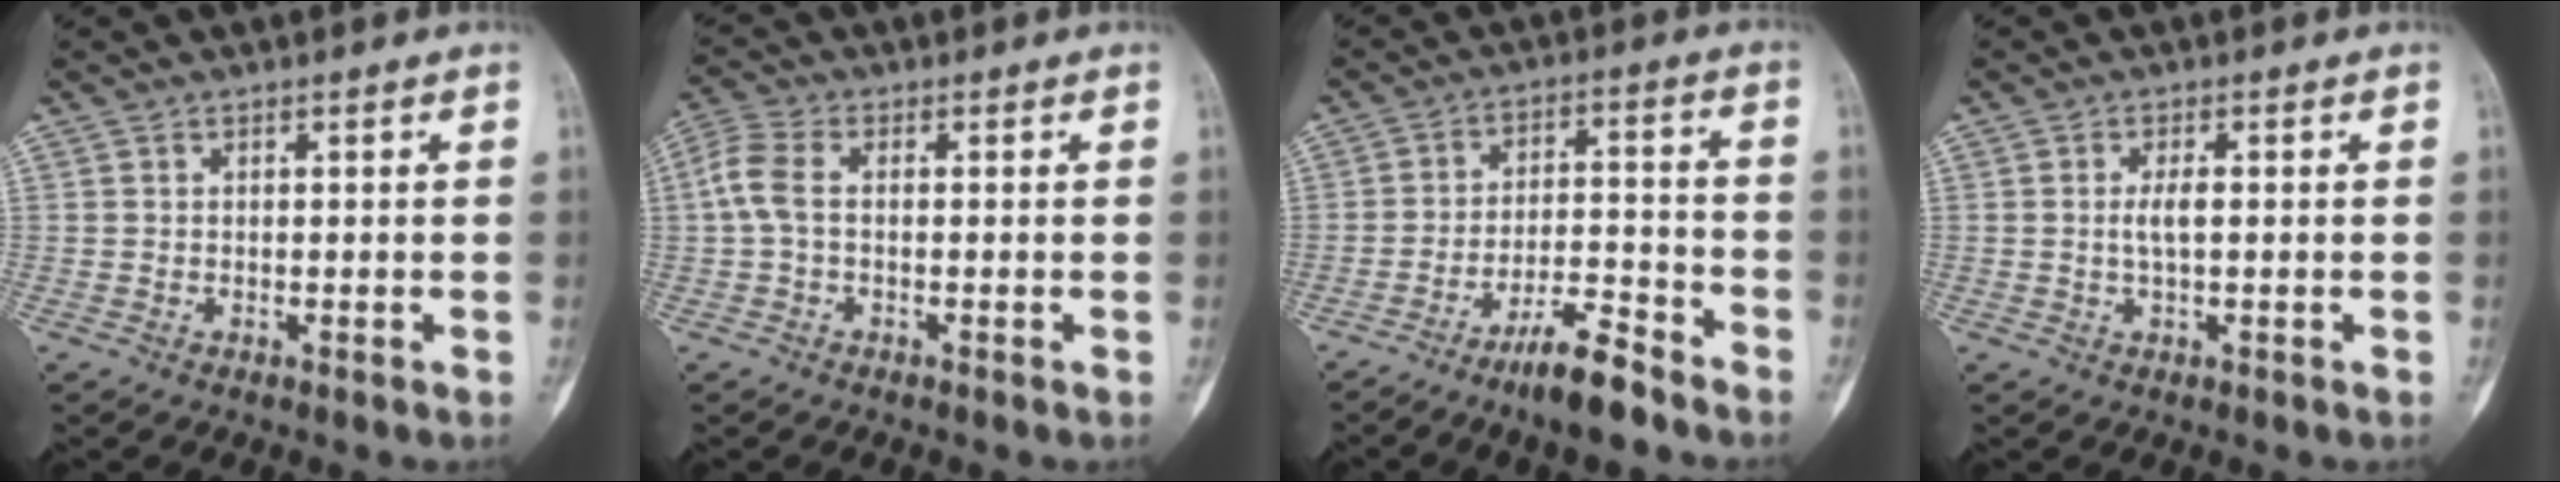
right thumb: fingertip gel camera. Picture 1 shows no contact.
{"total": 4.9, "force": [0.0, 2.7, 4.1], "torque": [-0.108, 0.015, -0.010]}
{"total": 9.0, "force": [-6.8, 1.8, 5.7], "torque": [-0.100, 0.053, -0.118]}
{"total": 2.5, "force": [0.1, 0.8, 2.4], "torque": [-0.048, 0.001, 0.001]}